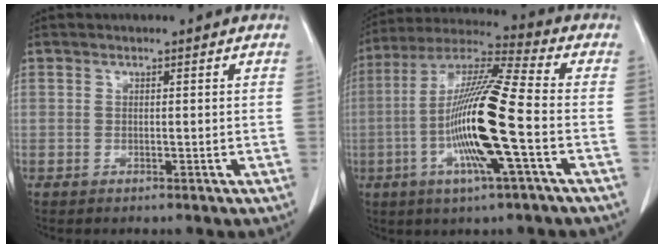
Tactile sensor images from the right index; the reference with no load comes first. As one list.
[{"total": 16.5, "force": [-3.6, 0.1, 16.1], "torque": [-0.317, -0.006, -0.078]}]